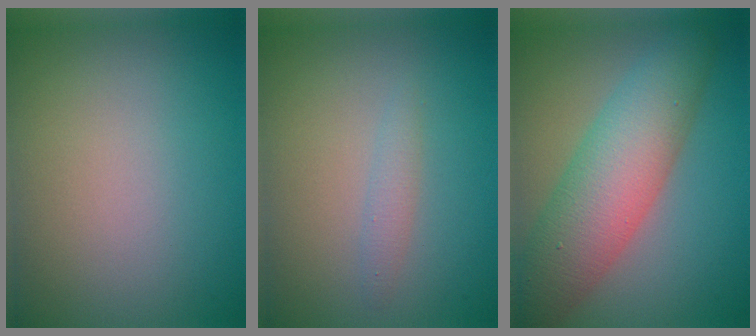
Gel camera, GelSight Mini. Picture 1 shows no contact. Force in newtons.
{"total": 1.1, "press": 1.1, "slide": 0.1}
{"total": 8.0, "press": 8.0, "slide": 0.4}